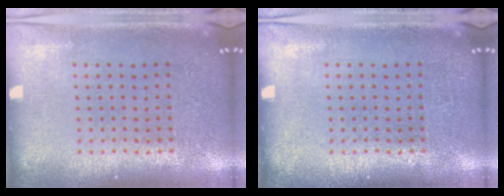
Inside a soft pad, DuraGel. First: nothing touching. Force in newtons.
{"total": 0.0}